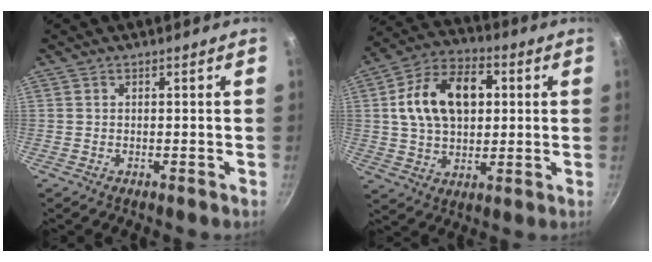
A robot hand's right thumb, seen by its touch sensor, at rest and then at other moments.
{"total": 16.5, "force": [3.2, 11.0, 11.9], "torque": [-0.178, 0.016, 0.043]}